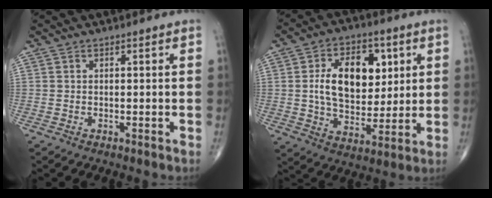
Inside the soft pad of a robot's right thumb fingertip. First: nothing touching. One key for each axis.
{"total": 15.8, "fx": 3.3, "fy": 10.0, "fz": 11.8, "tx": -0.147, "ty": -0.009, "tz": 0.057}